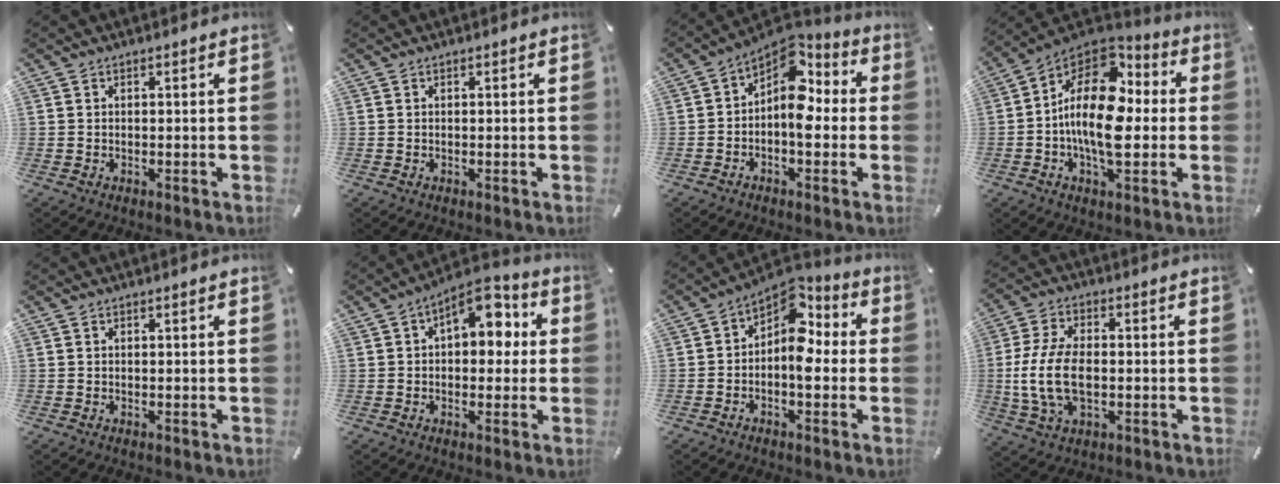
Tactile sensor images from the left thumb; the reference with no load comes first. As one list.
[{"total": 0.0}, {"total": 10.0, "force": [1.2, 6.6, 7.4], "torque": [-0.121, -0.031, 0.019]}, {"total": 18.1, "force": [-0.5, 10.1, 15.0], "torque": [-0.293, -0.010, -0.014]}, {"total": 0.0}, {"total": 9.9, "force": [3.6, 6.0, 7.1], "torque": [-0.078, -0.026, 0.055]}, {"total": 9.0, "force": [1.0, 6.0, 6.7], "torque": [-0.117, -0.028, 0.014]}, {"total": 12.7, "force": [-1.4, 7.5, 10.2], "torque": [-0.220, 0.000, -0.021]}]